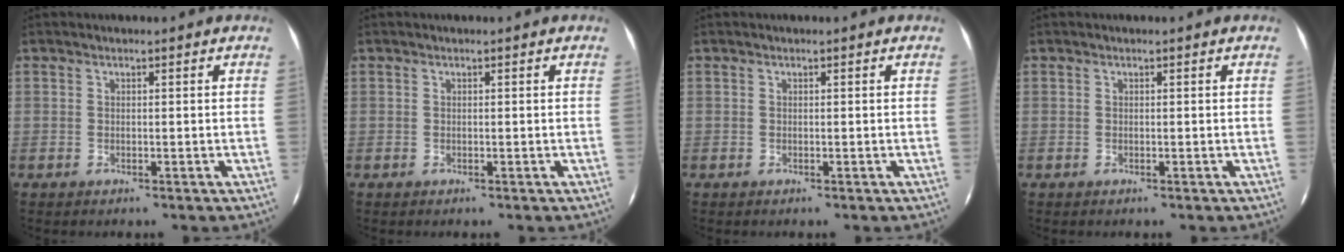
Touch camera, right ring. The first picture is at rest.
{"total": 0.0}
{"total": 0.0}
{"total": 0.0}